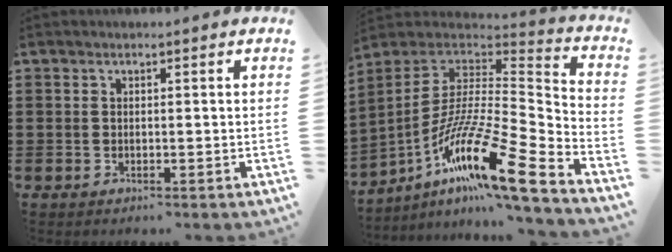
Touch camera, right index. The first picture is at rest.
{"total": 16.8, "force": [-10.0, 2.6, 13.3], "torque": [-0.259, -0.004, -0.186]}